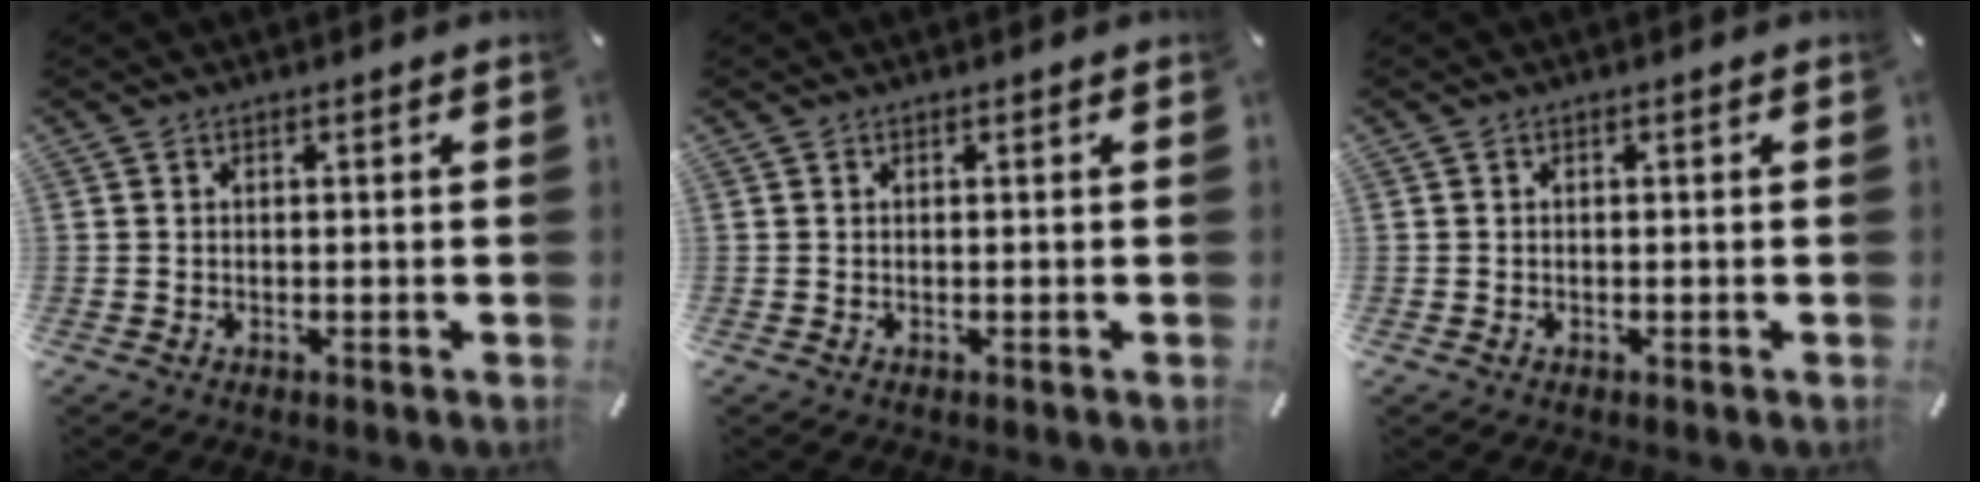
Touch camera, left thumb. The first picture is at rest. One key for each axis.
{"total": 0.0}
{"total": 0.0}